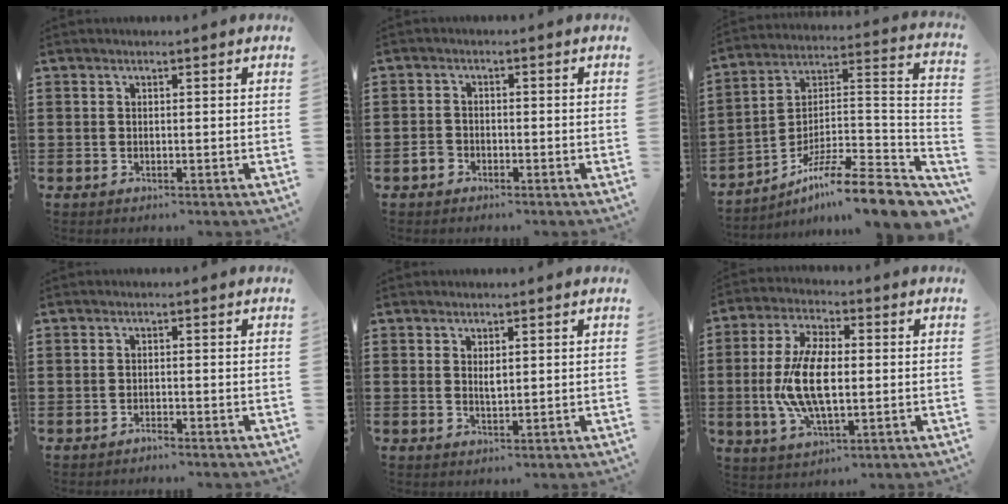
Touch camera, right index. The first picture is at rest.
{"total": 1.9, "force": [-1.4, 1.2, 0.7], "torque": [-0.025, -0.002, -0.030]}
{"total": 10.5, "force": [-7.9, 1.1, 6.8], "torque": [-0.110, 0.002, -0.155]}
{"total": 0.9, "force": [-0.8, 0.0, 0.2], "torque": [-0.007, -0.002, -0.016]}
{"total": 1.4, "force": [0.6, 0.5, 1.2], "torque": [-0.023, 0.002, 0.010]}
{"total": 10.6, "force": [-0.6, 4.7, 9.5], "torque": [-0.215, -0.005, -0.019]}